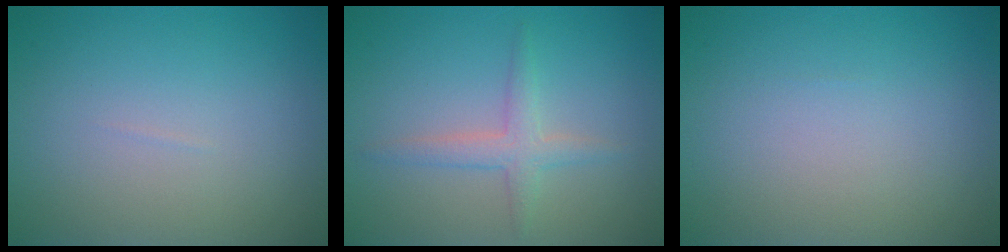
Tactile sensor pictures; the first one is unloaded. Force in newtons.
{"total": 2.2, "press": 2.2, "slide": 0.1}
{"total": 0.0}